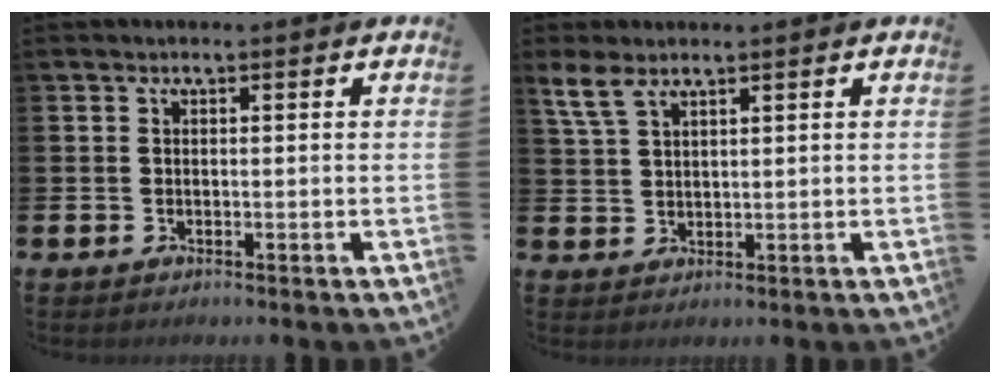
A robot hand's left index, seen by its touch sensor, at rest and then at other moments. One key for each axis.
{"total": 4.1, "fx": 3.0, "fy": 1.5, "fz": 2.3, "tx": -0.043, "ty": -0.005, "tz": 0.052}